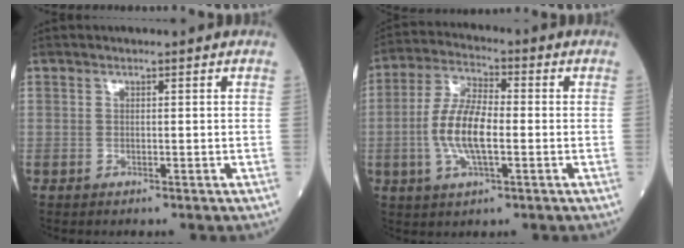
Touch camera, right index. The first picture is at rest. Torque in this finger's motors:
{"motor_torque": [0.45, -0.18, 0.31, 0.21]}